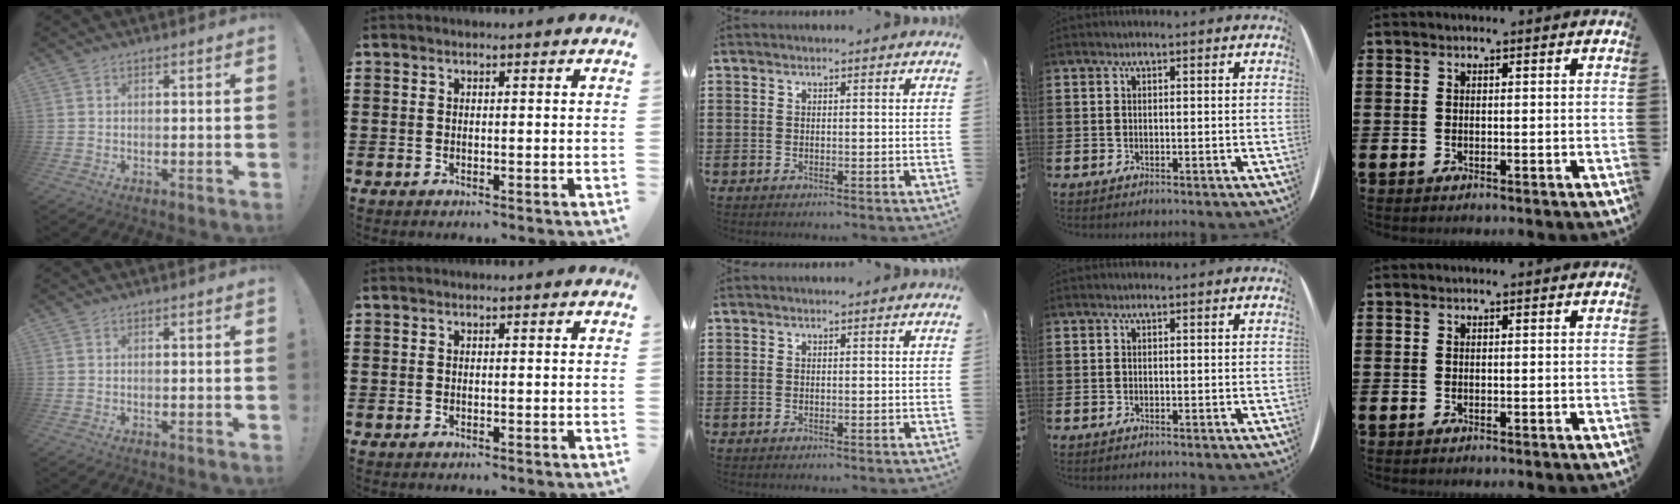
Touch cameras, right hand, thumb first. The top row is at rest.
{}